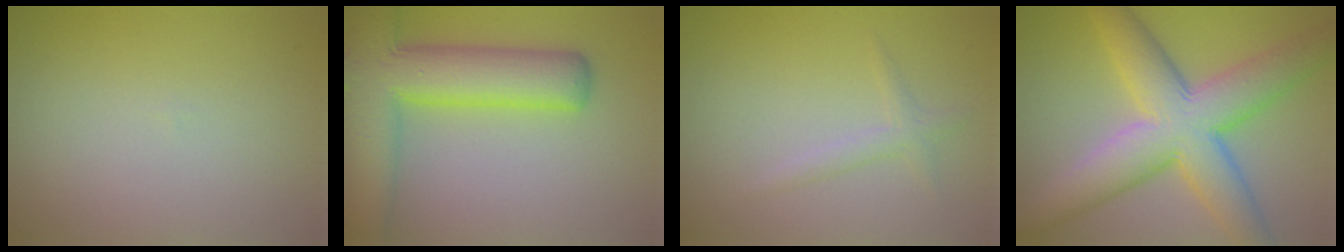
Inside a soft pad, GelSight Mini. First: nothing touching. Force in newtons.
{"total": 10.2, "press": 10.2, "slide": 0.6}
{"total": 1.3, "press": 1.3, "slide": 0.0}
{"total": 10.2, "press": 10.2, "slide": 0.6}